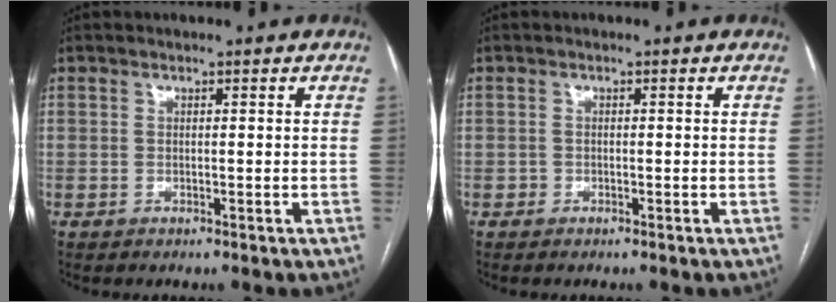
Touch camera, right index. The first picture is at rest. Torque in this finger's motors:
{"motor_torque": [-0.02, 0.09, -0.46, -0.12]}